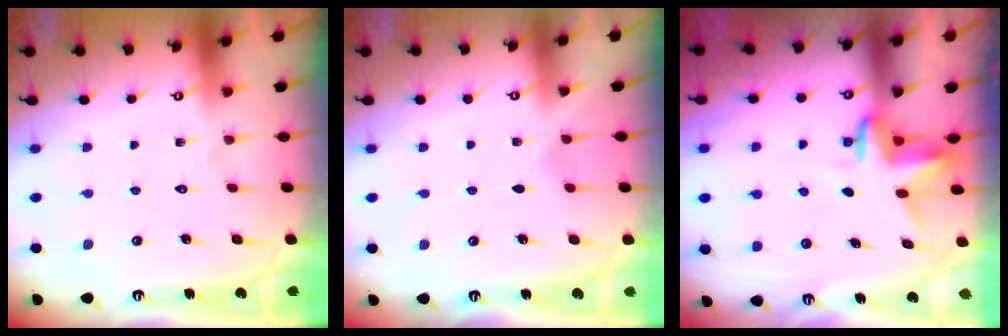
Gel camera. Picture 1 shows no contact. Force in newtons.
{"total": 4.0, "press": 3.1, "slide": 2.5}
{"total": 3.6, "press": 3.6, "slide": 0.2}